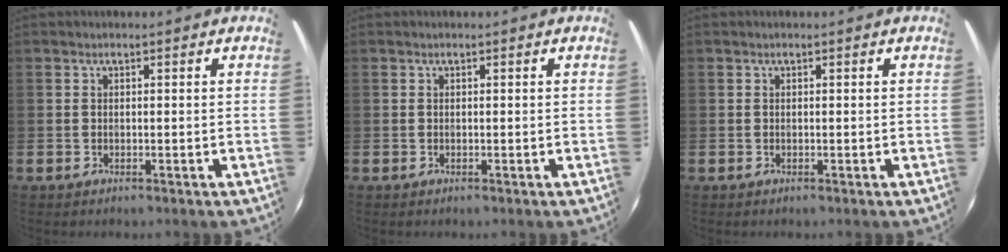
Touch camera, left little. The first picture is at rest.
{"total": 0.0}
{"total": 0.0}